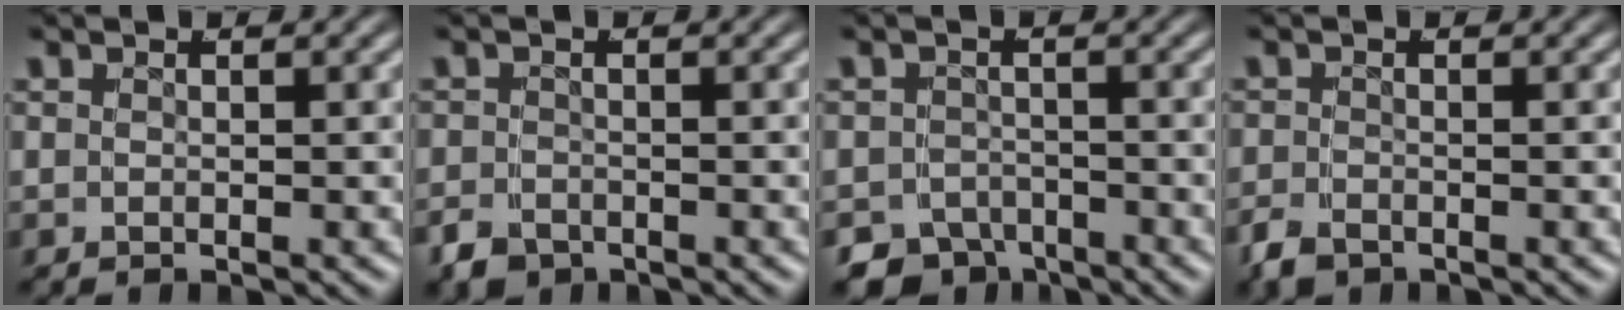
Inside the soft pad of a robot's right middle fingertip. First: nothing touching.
{"total": 2.6, "force": [-2.0, 1.6, 0.6], "torque": [-0.001, -0.008, -0.033]}
{"total": 7.0, "force": [-5.5, 4.1, 1.3], "torque": [0.007, -0.014, -0.093]}
{"total": 1.9, "force": [-1.5, 1.0, 0.5], "torque": [-0.011, -0.007, -0.025]}